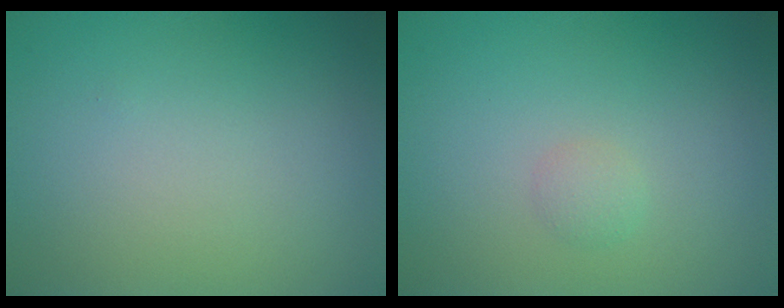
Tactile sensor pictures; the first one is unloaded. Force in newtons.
{"total": 0.9, "press": 0.9, "slide": 0.1}